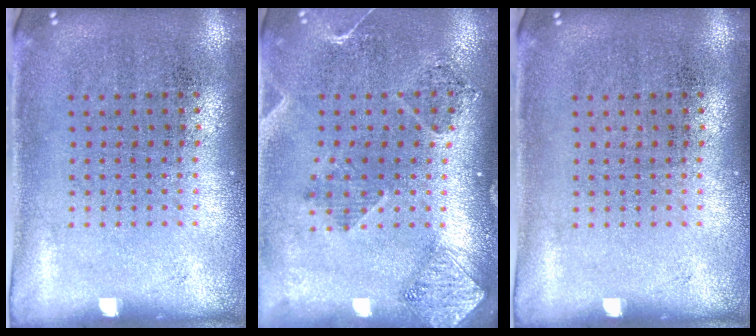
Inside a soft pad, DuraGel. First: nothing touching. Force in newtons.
{"total": 1.6, "press": 1.5, "slide": 0.6}
{"total": 0.0}